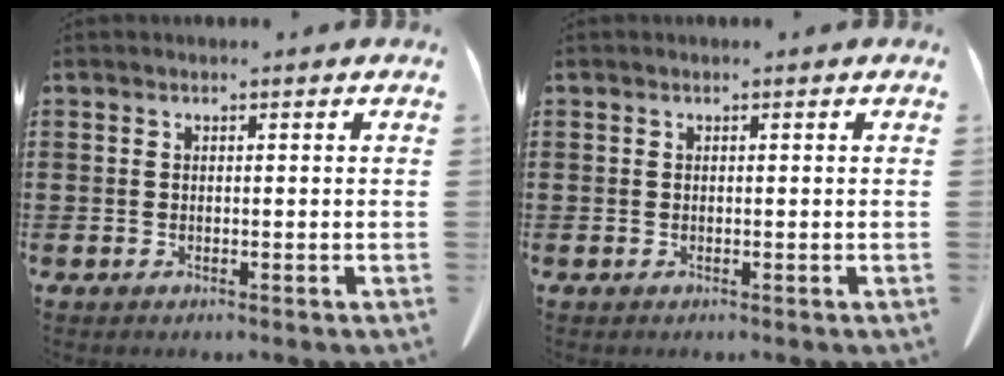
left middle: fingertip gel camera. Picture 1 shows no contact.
{"total": 0.0}